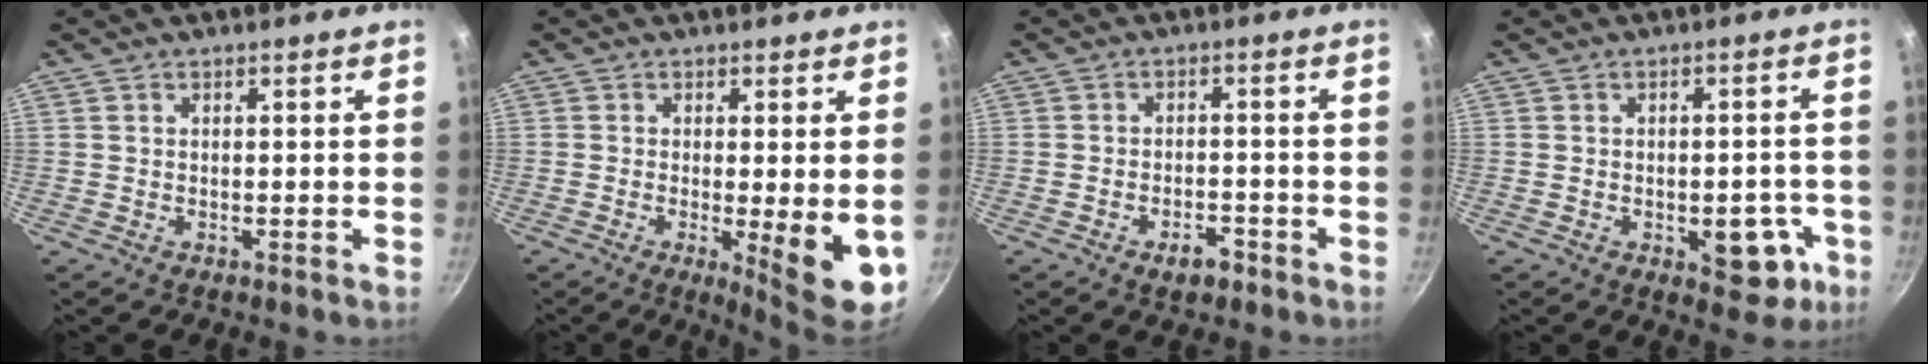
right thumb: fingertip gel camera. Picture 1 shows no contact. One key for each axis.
{"total": 8.4, "fx": -1.2, "fy": 1.5, "fz": 8.2, "tx": -0.106, "ty": -0.013, "tz": -0.008}
{"total": 4.0, "fx": -2.4, "fy": 2.0, "fz": 2.4, "tx": -0.026, "ty": 0.019, "tz": -0.035}
{"total": 8.9, "fx": -3.0, "fy": 4.9, "fz": 6.8, "tx": -0.046, "ty": 0.015, "tz": -0.033}